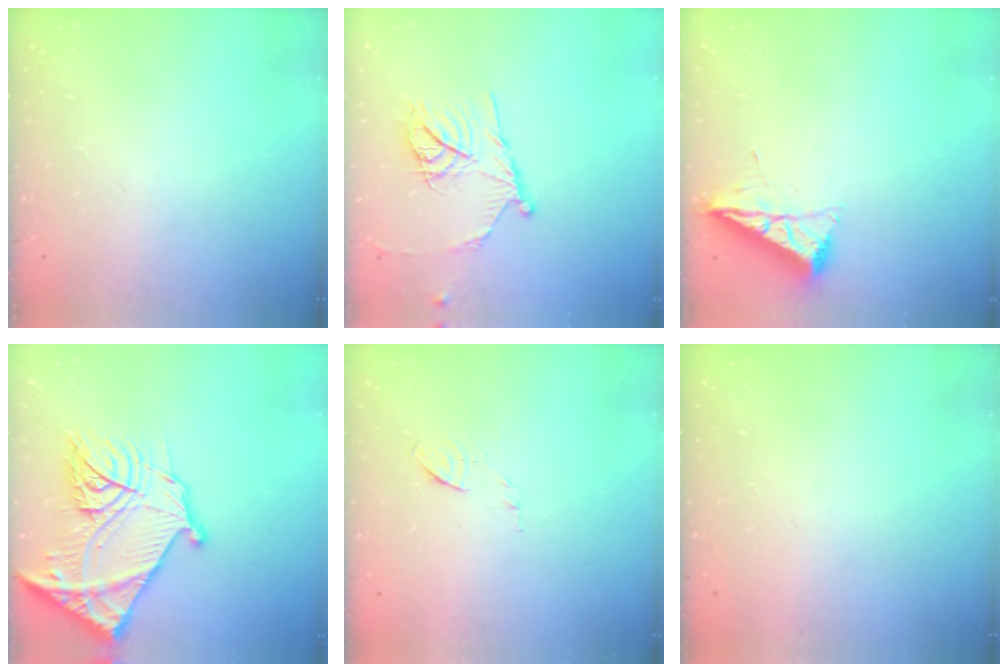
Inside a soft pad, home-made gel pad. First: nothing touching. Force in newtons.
{"total": 13.1, "press": 13.1, "slide": 1.0}
{"total": 6.8, "press": 6.8, "slide": 0.9}
{"total": 25.3, "press": 25.1, "slide": 2.8}
{"total": 5.0, "press": 4.9, "slide": 1.2}
{"total": 1.6, "press": 1.5, "slide": 0.1}